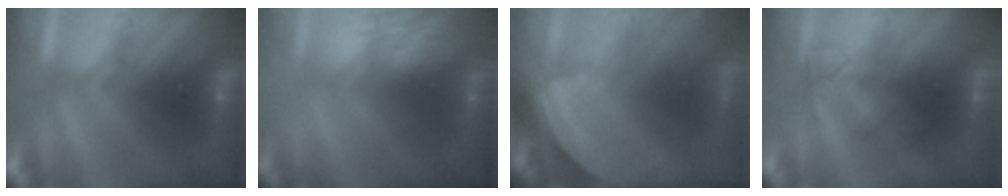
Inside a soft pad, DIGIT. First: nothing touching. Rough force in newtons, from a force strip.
{"total": 3.0}
{"total": 7.6}
{"total": 2.4}